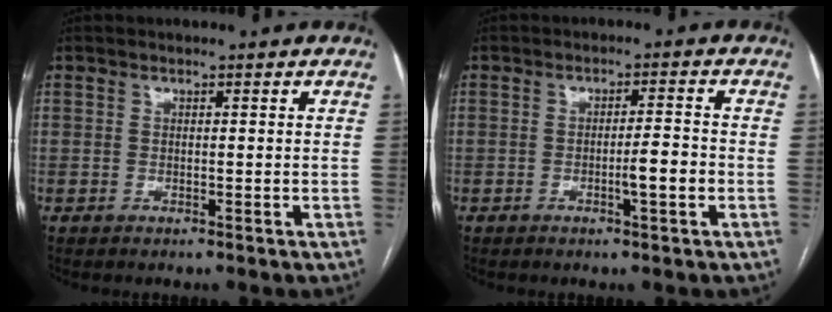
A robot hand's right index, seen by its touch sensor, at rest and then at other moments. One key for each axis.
{"total": 3.9, "fx": -1.3, "fy": 0.2, "fz": 3.7, "tx": -0.057, "ty": 0.001, "tz": -0.016}